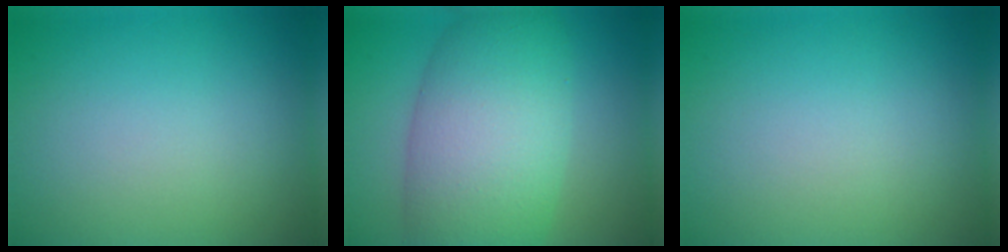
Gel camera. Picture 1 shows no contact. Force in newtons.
{"total": 10.4, "press": 10.4, "slide": 0.3}
{"total": 0.0}